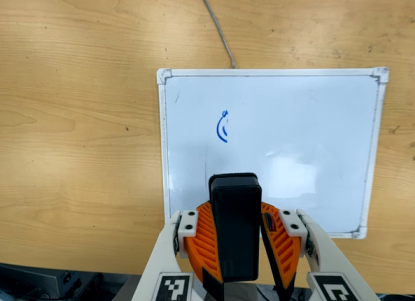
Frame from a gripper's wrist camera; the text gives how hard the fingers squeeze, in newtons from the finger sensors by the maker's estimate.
{"total": 10.2, "left": 9.8, "right": 10.5}